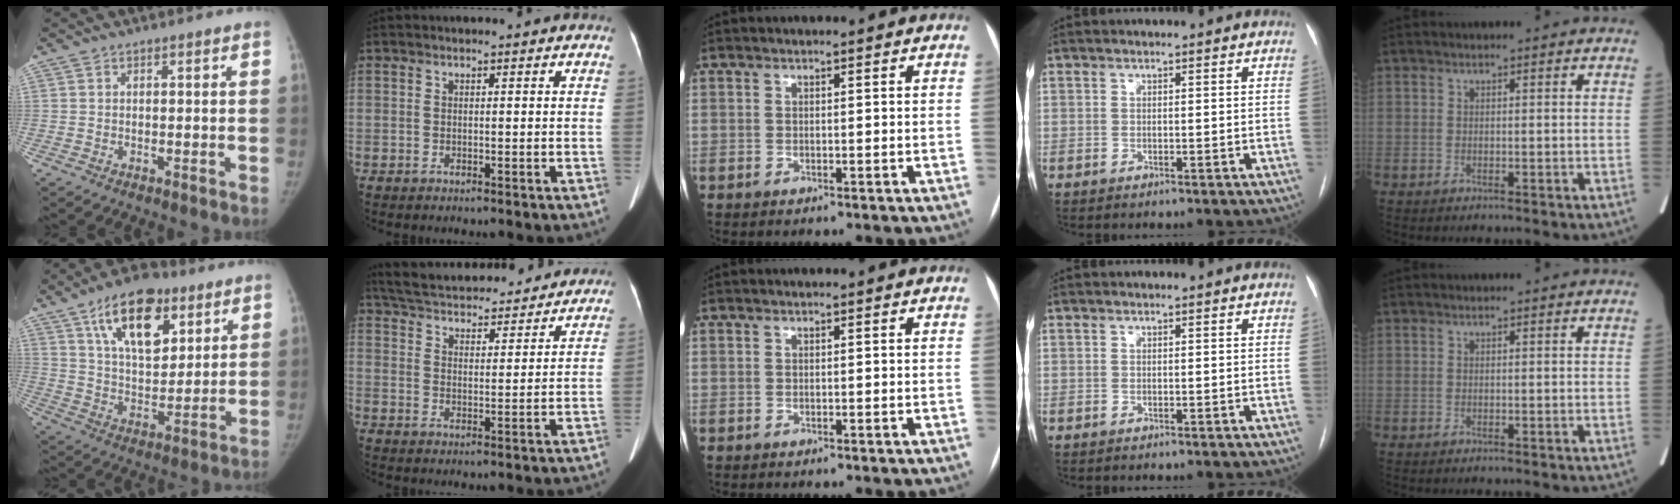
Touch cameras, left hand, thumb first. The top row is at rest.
{"thumb": {"total": 17.3, "force": [9.0, 8.9, 11.8], "torque": [-0.144, -0.036, 0.155]}, "index": {"total": 20.4, "force": [18.6, 4.5, 6.8], "torque": [-0.131, 0.034, 0.267]}}